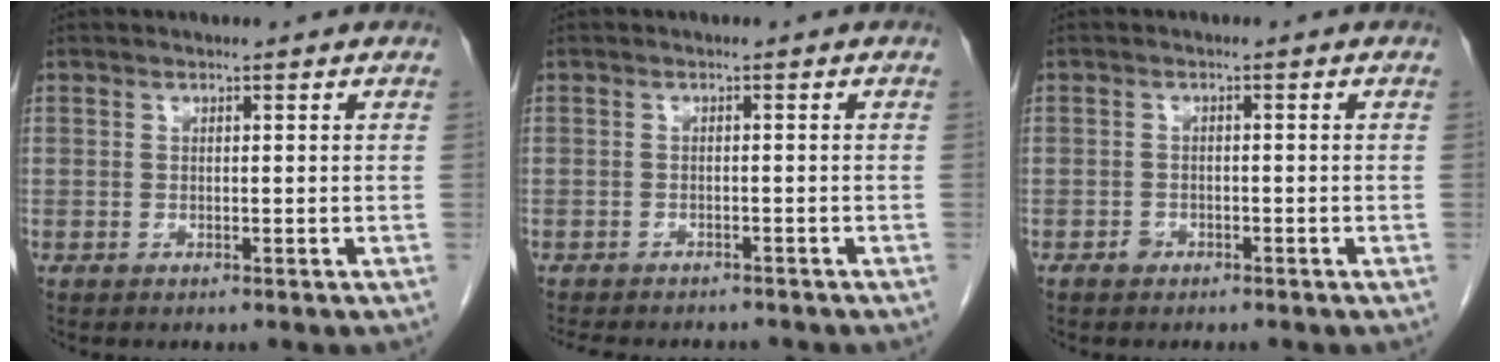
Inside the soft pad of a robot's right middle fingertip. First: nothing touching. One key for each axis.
{"total": 8.8, "fx": -7.8, "fy": 2.7, "fz": 3.0, "tx": -0.052, "ty": -0.004, "tz": -0.100}
{"total": 1.2, "fx": -0.9, "fy": 0.8, "fz": 0.3, "tx": -0.008, "ty": 0.003, "tz": -0.018}